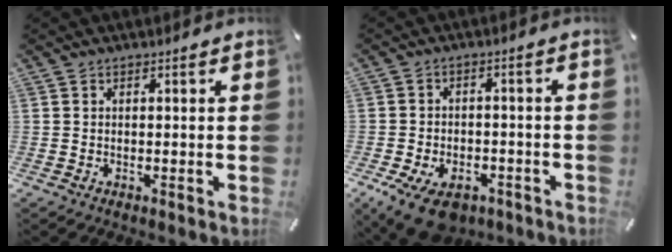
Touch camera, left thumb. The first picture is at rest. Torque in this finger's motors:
{"motor_torque": [1.59, 2.00, 0.95, 0.54, 0.14]}